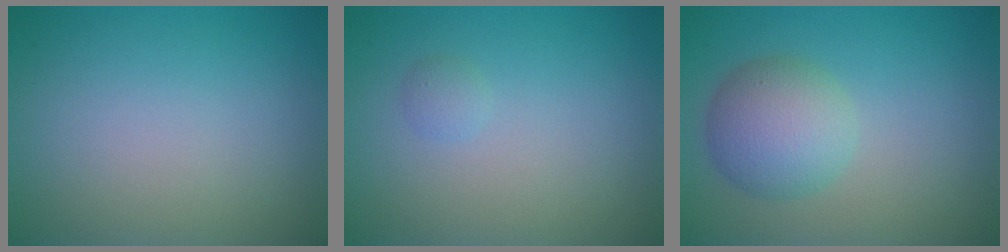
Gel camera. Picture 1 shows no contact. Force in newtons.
{"total": 0.8, "press": 0.8, "slide": 0.0}
{"total": 4.5, "press": 4.5, "slide": 0.2}